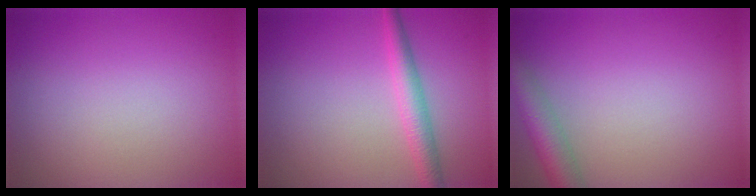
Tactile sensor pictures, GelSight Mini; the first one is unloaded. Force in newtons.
{"total": 2.8, "press": 2.8, "slide": 0.1}
{"total": 4.0, "press": 4.0, "slide": 0.3}